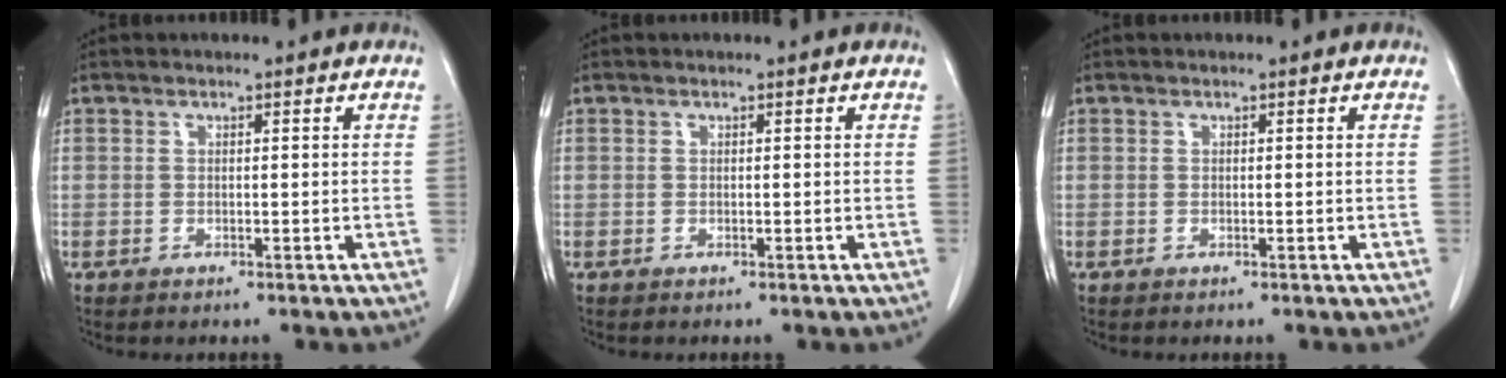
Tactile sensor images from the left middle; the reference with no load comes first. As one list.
[{"total": 0.0}, {"total": 0.0}]